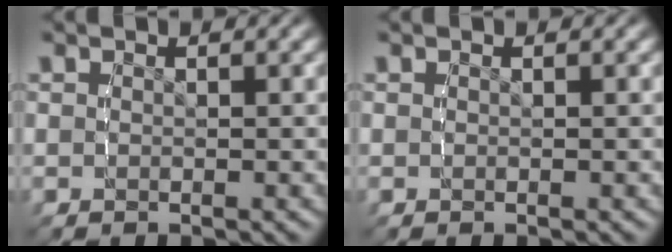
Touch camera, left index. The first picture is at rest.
{"total": 0.0}